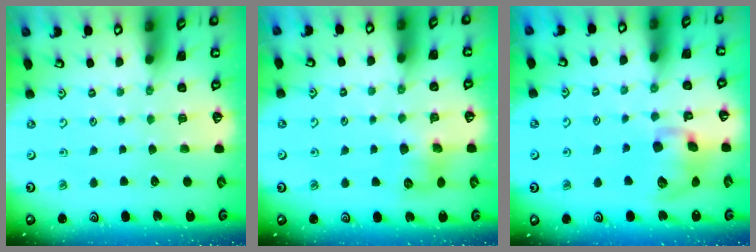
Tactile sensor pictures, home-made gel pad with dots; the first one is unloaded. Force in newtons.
{"total": 7.6, "press": 7.5, "slide": 1.0}
{"total": 12.3, "press": 12.2, "slide": 1.7}